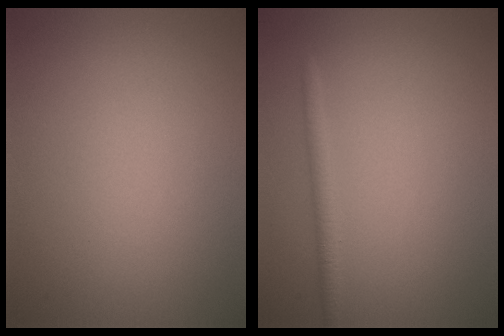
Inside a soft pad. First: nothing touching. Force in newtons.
{"total": 1.5, "press": 1.5, "slide": 0.1}